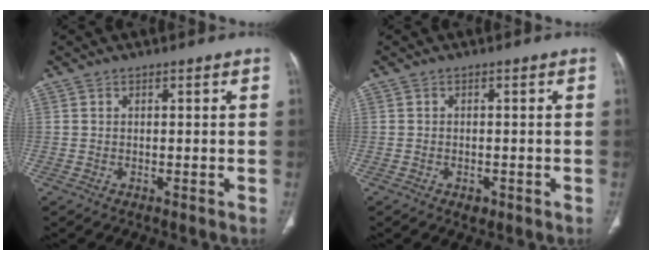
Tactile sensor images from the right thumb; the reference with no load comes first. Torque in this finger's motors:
{"motor_torque": [2.58, 2.43, 0.35, 0.02, -0.02]}